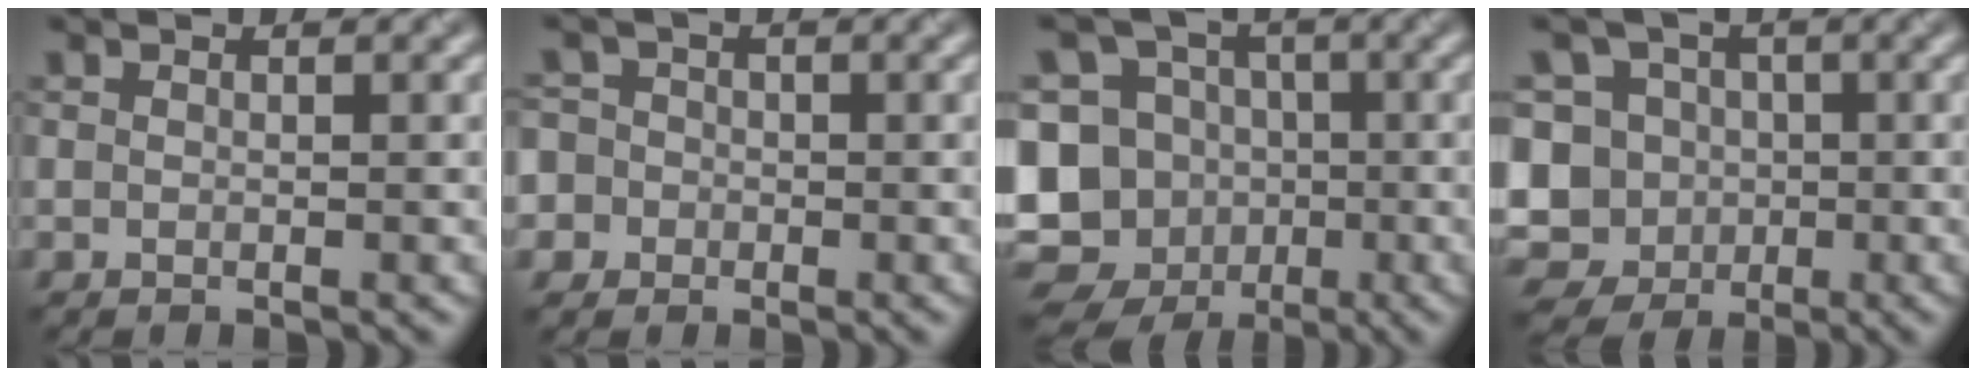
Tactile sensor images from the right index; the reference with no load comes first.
{"total": 5.2, "force": [-1.3, 4.9, 1.2], "torque": [-0.023, 0.018, -0.056]}
{"total": 14.7, "force": [-5.5, 12.8, 4.9], "torque": [-0.103, -0.003, -0.095]}
{"total": 12.8, "force": [-3.4, 11.6, 4.2], "torque": [-0.099, 0.014, -0.084]}